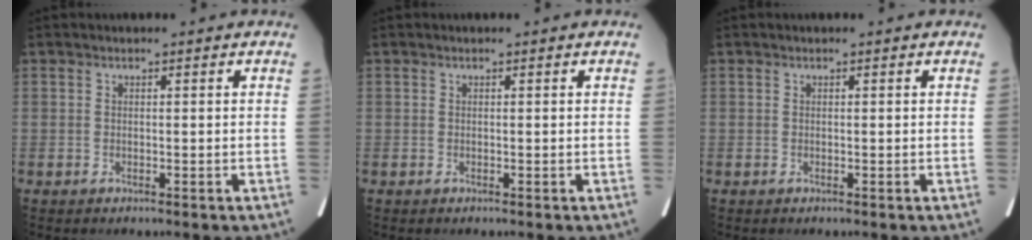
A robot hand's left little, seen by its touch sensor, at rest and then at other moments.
{"total": 0.0}
{"total": 0.0}